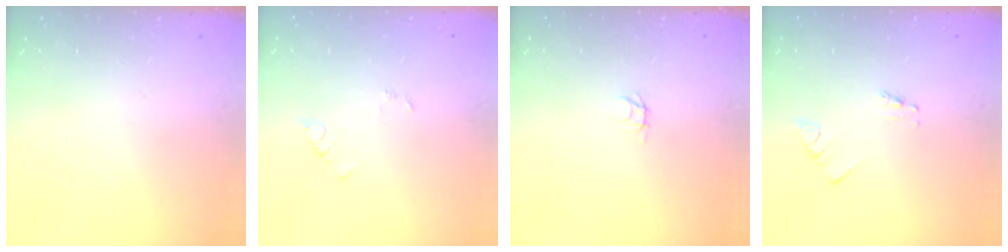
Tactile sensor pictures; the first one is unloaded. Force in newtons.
{"total": 2.9, "press": 2.9, "slide": 0.3}
{"total": 1.8, "press": 1.8, "slide": 0.1}
{"total": 0.7, "press": 0.7, "slide": 0.1}